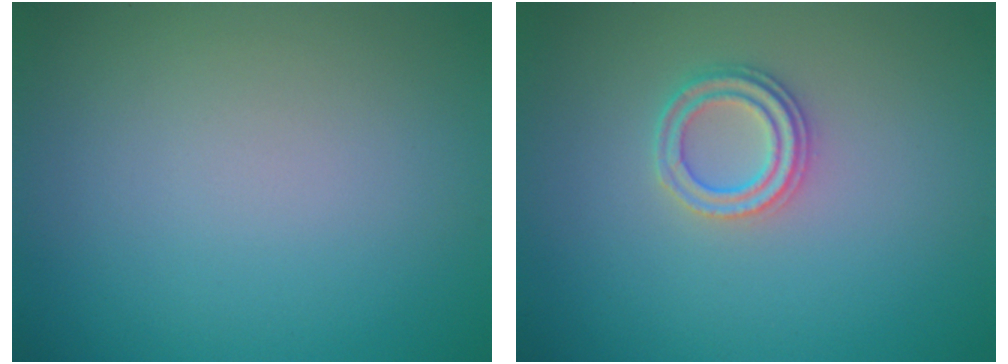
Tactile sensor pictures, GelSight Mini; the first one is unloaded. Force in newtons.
{"total": 2.3, "press": 2.1, "slide": 0.8}